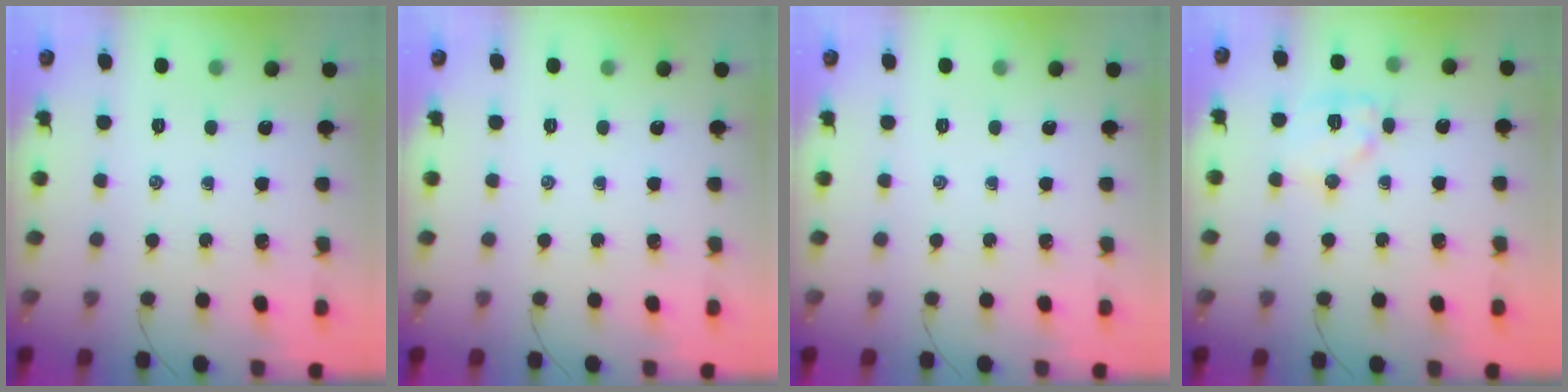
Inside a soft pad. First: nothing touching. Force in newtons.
{"total": 0.0}
{"total": 0.0}
{"total": 9.4, "press": 9.4, "slide": 0.4}